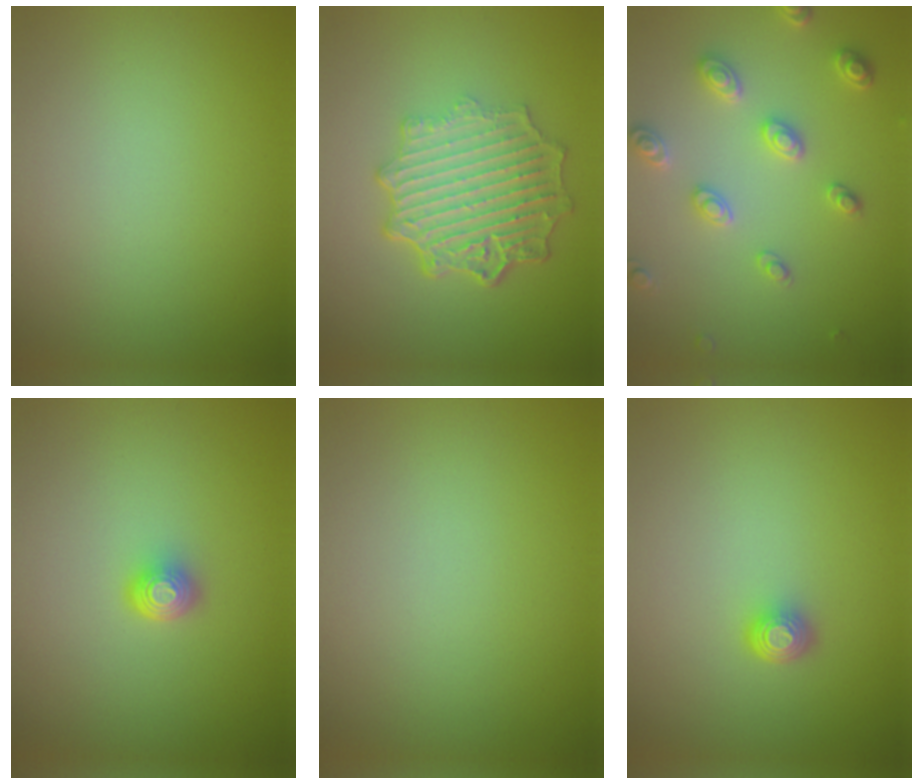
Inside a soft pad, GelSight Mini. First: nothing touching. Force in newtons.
{"total": 7.0, "press": 5.4, "slide": 4.6}
{"total": 3.2, "press": 3.0, "slide": 0.9}
{"total": 1.6, "press": 1.2, "slide": 1.1}
{"total": 0.0}
{"total": 1.6, "press": 1.2, "slide": 1.2}